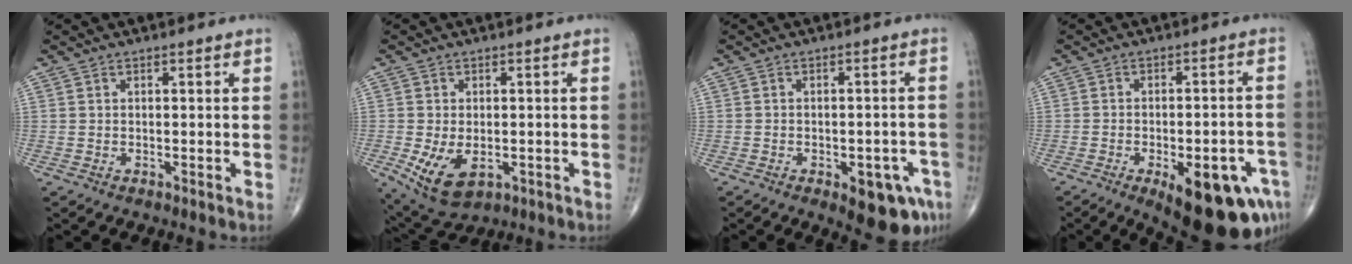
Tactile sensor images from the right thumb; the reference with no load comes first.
{"total": 9.0, "force": [-2.5, 5.4, 6.8], "torque": [-0.119, -0.007, -0.029]}
{"total": 9.5, "force": [-4.7, 4.1, 7.1], "torque": [-0.064, 0.019, -0.052]}
{"total": 18.0, "force": [-8.6, 6.9, 14.2], "torque": [-0.130, 0.024, -0.101]}